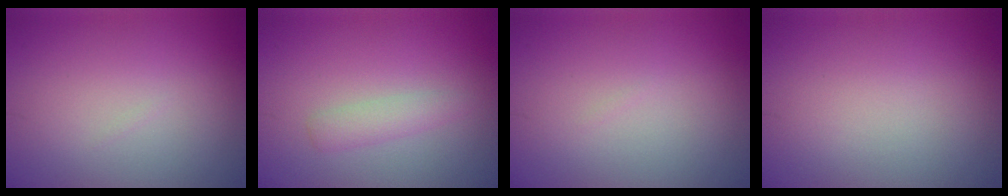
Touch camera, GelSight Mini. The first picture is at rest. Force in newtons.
{"total": 1.7, "press": 1.7, "slide": 0.1}
{"total": 0.0}
{"total": 0.0}